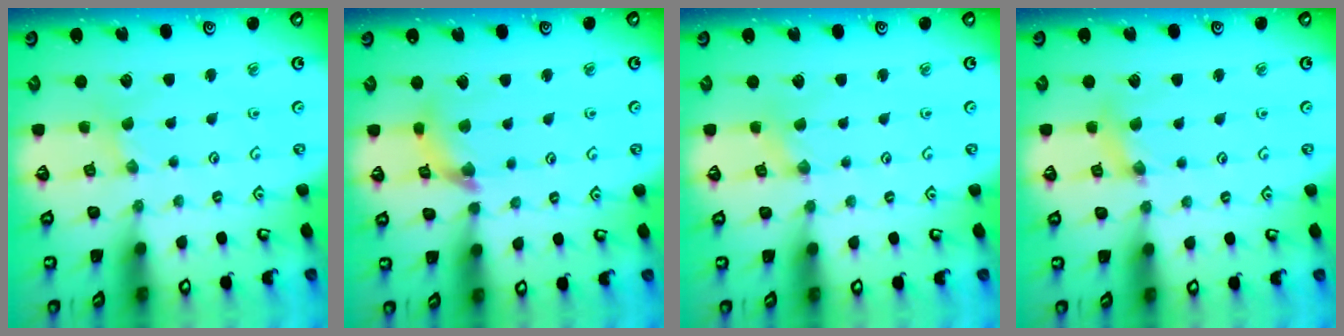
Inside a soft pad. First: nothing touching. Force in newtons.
{"total": 6.8, "press": 6.8, "slide": 0.6}
{"total": 0.5, "press": 0.5, "slide": 0.1}
{"total": 2.7, "press": 2.7, "slide": 0.2}